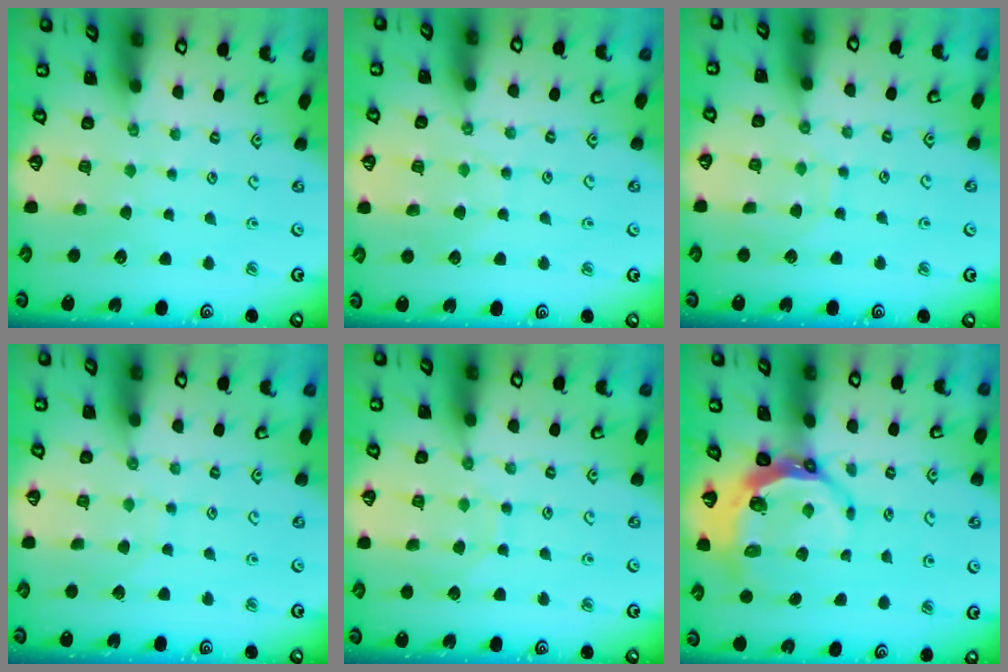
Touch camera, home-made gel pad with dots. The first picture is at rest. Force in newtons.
{"total": 4.6, "press": 4.5, "slide": 0.5}
{"total": 5.8, "press": 5.8, "slide": 0.6}
{"total": 5.6, "press": 5.6, "slide": 0.5}
{"total": 7.1, "press": 7.1, "slide": 0.5}
{"total": 7.9, "press": 6.9, "slide": 4.0}